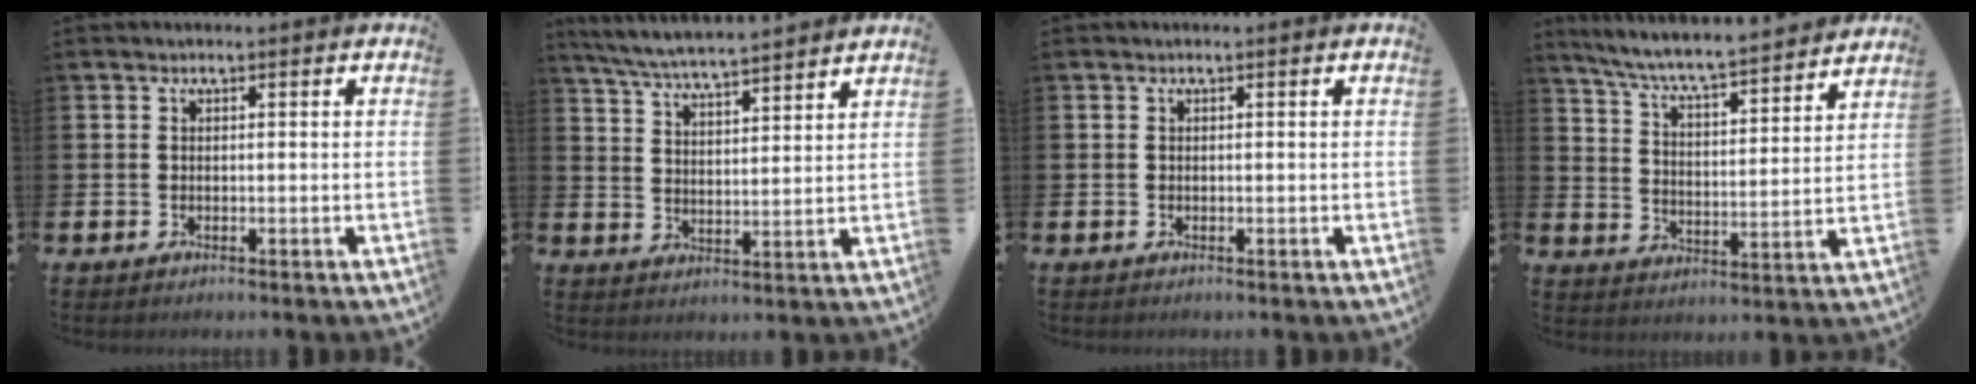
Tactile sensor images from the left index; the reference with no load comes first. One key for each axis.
{"total": 6.2, "fx": 6.0, "fy": -0.1, "fz": 1.4, "tx": -0.050, "ty": -0.039, "tz": 0.106}
{"total": 0.0}
{"total": 7.0, "fx": 6.6, "fy": 0.2, "fz": 2.3, "tx": -0.073, "ty": -0.054, "tz": 0.112}